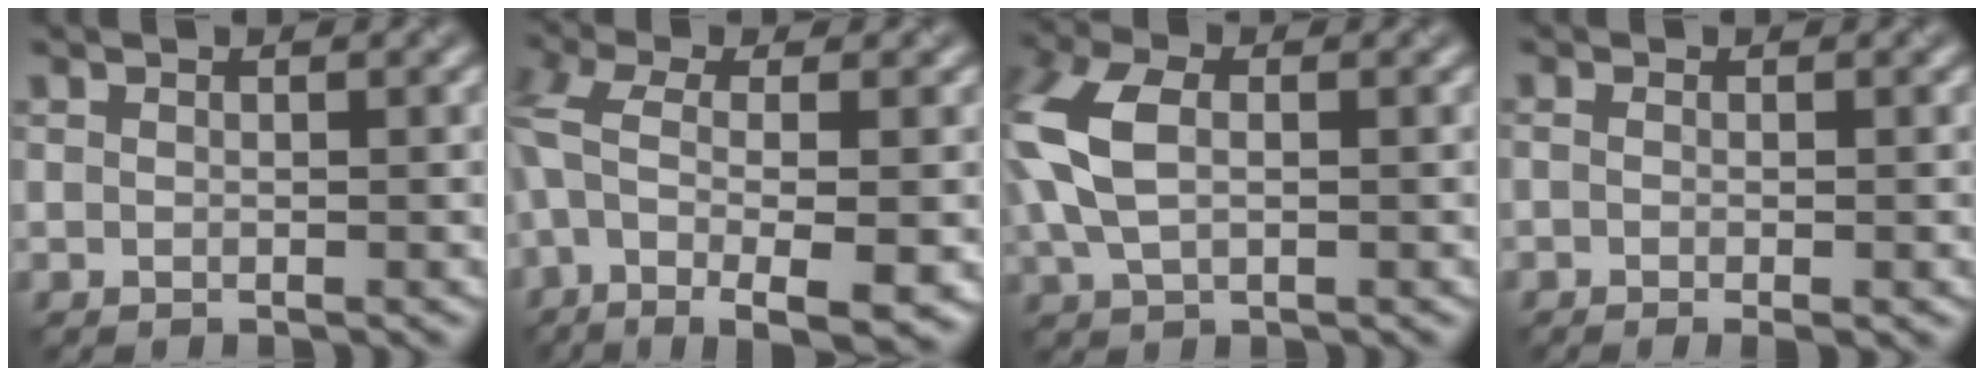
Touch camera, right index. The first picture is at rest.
{"total": 7.4, "force": [-2.6, 2.2, 6.6], "torque": [-0.134, 0.004, -0.035]}
{"total": 6.2, "force": [0.2, 3.8, 4.9], "torque": [-0.143, 0.017, 0.012]}
{"total": 2.4, "force": [-0.6, 0.9, 2.1], "torque": [-0.023, 0.007, -0.008]}